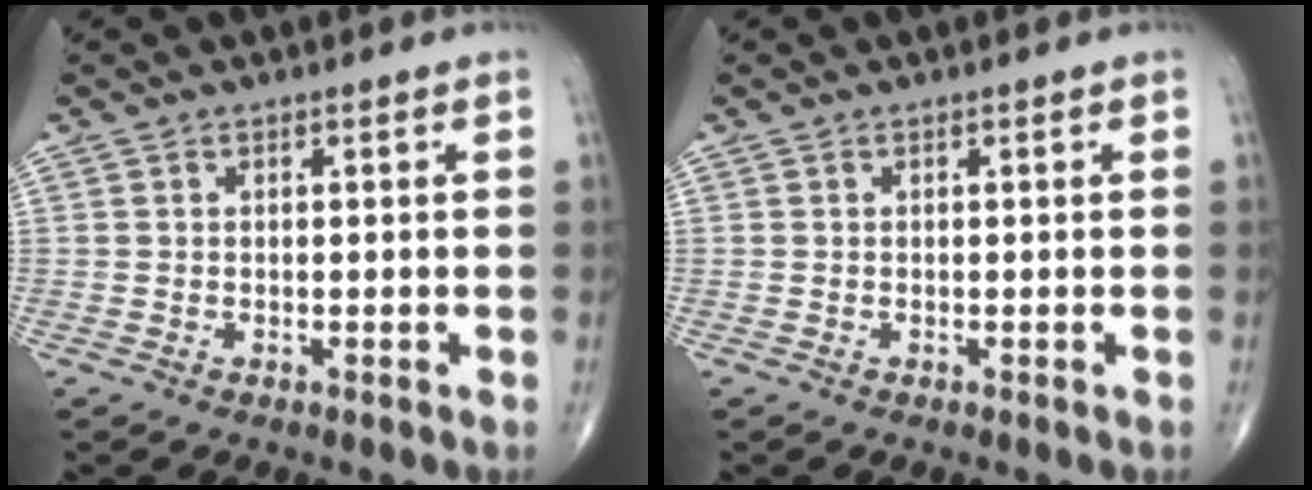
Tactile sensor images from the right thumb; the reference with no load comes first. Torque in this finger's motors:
{"motor_torque": [0.05, 0.05, 0.00, 0.00, 0.01]}